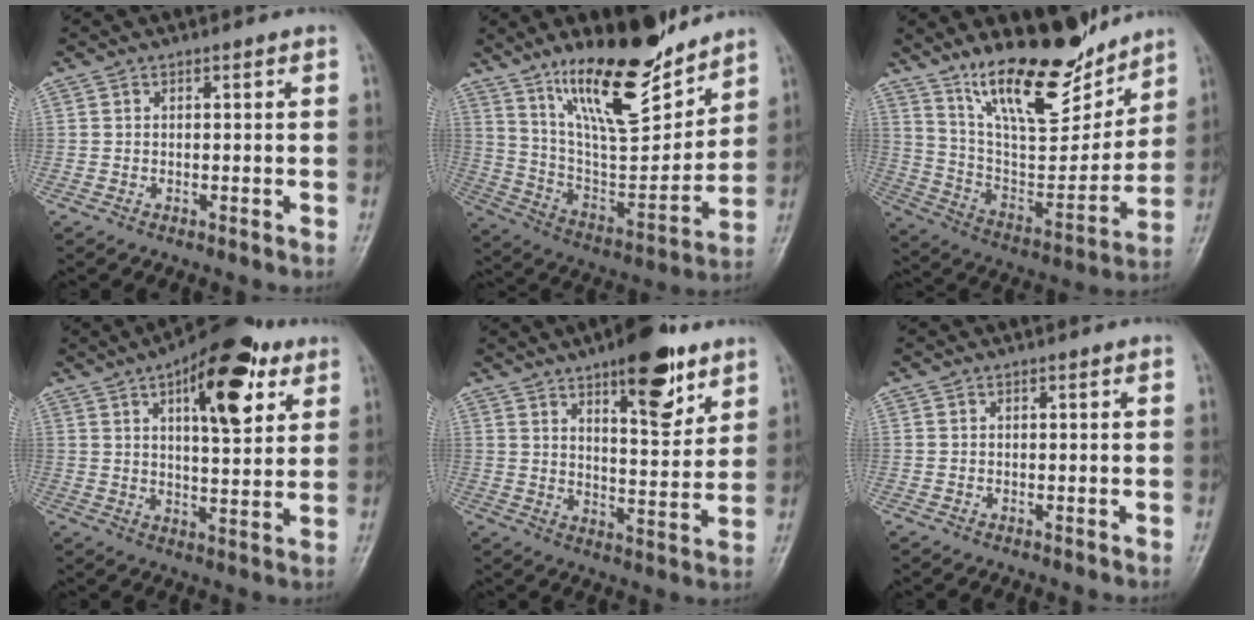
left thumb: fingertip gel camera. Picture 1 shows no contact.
{"total": 21.0, "force": [14.8, 6.6, 13.4], "torque": [-0.178, -0.089, 0.261]}
{"total": 20.0, "force": [15.0, 6.7, 11.4], "torque": [-0.141, -0.097, 0.266]}
{"total": 16.3, "force": [7.5, 6.5, 12.9], "torque": [-0.152, -0.019, 0.106]}
{"total": 14.0, "force": [8.5, 4.9, 10.0], "torque": [-0.112, -0.049, 0.126]}
{"total": 0.0}